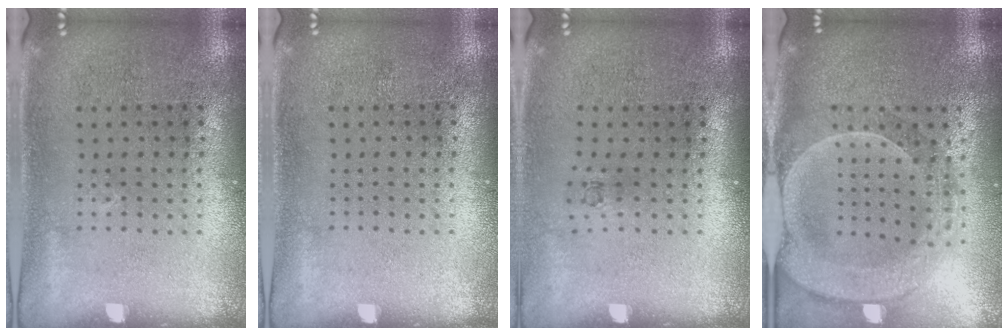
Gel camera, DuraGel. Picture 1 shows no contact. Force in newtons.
{"total": 0.0}
{"total": 0.7, "press": 0.3, "slide": 0.6}
{"total": 2.4, "press": 2.2, "slide": 1.1}